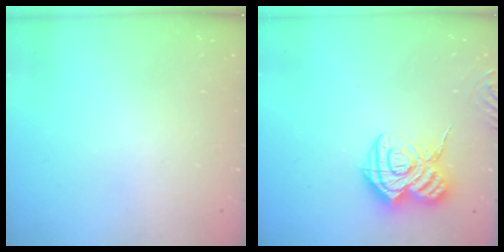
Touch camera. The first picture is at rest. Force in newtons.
{"total": 14.5, "press": 14.4, "slide": 1.4}